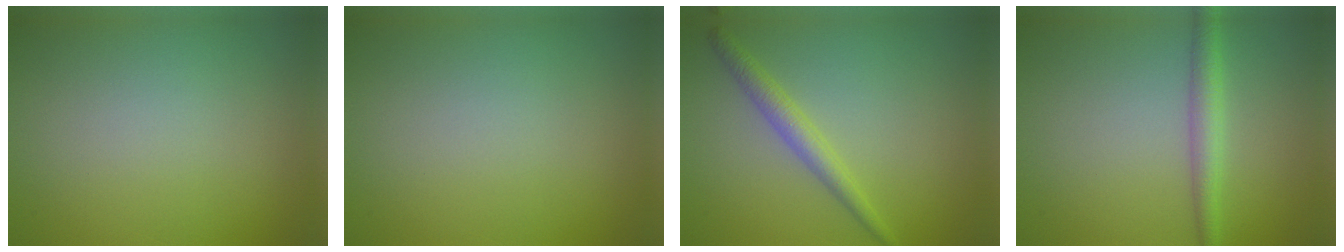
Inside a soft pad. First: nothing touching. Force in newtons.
{"total": 0.0}
{"total": 2.2, "press": 2.2, "slide": 0.1}
{"total": 2.4, "press": 2.4, "slide": 0.0}